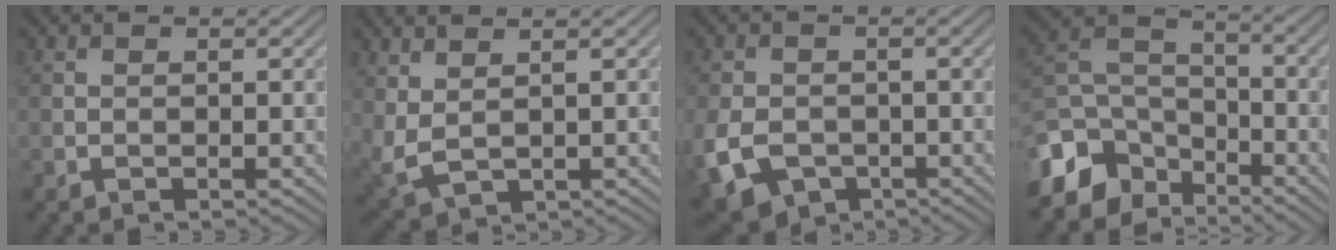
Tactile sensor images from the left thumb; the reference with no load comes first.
{"total": 4.5, "force": [1.9, 2.5, 3.2], "torque": [-0.097, -0.009, 0.048]}
{"total": 9.1, "force": [-3.3, 6.6, 5.4], "torque": [-0.140, -0.028, -0.061]}
{"total": 10.6, "force": [-6.7, 6.8, 4.7], "torque": [-0.123, -0.014, -0.141]}